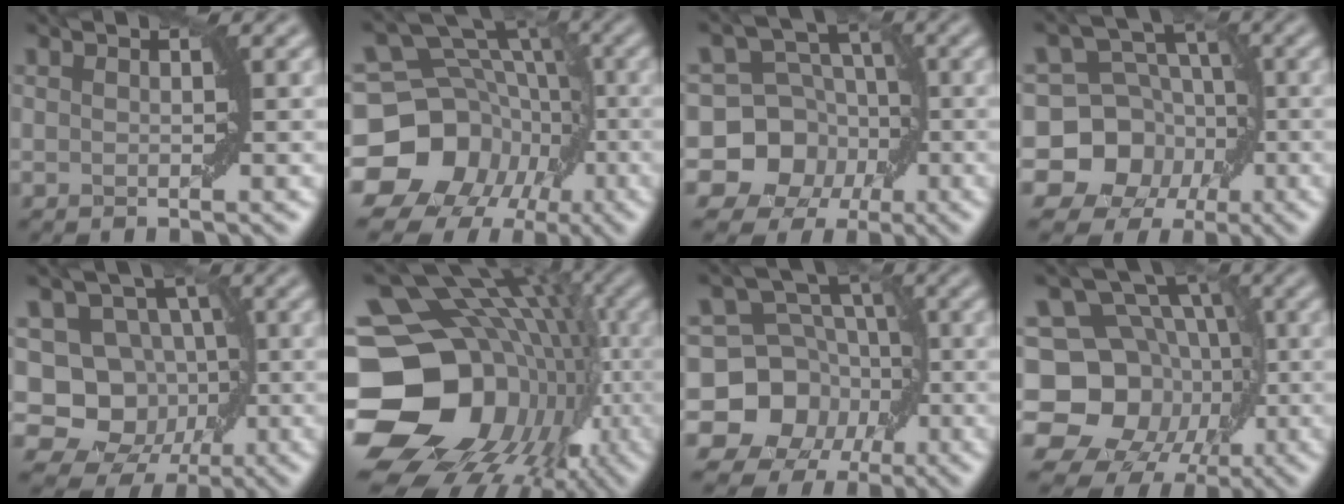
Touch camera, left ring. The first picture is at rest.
{"total": 16.9, "force": [-5.0, 14.8, 6.4], "torque": [-0.119, -0.005, -0.109]}
{"total": 9.3, "force": [-2.7, 8.6, 2.5], "torque": [-0.039, 0.012, -0.076]}
{"total": 10.6, "force": [-3.3, 9.6, 3.0], "torque": [-0.045, 0.007, -0.085]}
{"total": 9.3, "force": [-0.9, 7.9, 4.8], "torque": [-0.035, -0.003, -0.039]}
{"total": 21.3, "force": [-2.9, 18.0, 11.0], "torque": [-0.155, -0.012, -0.066]}
{"total": 11.9, "force": [-4.2, 10.6, 3.5], "torque": [-0.059, 0.004, -0.100]}
{"total": 16.2, "force": [-3.8, 13.6, 8.0], "torque": [-0.136, 0.000, -0.089]}